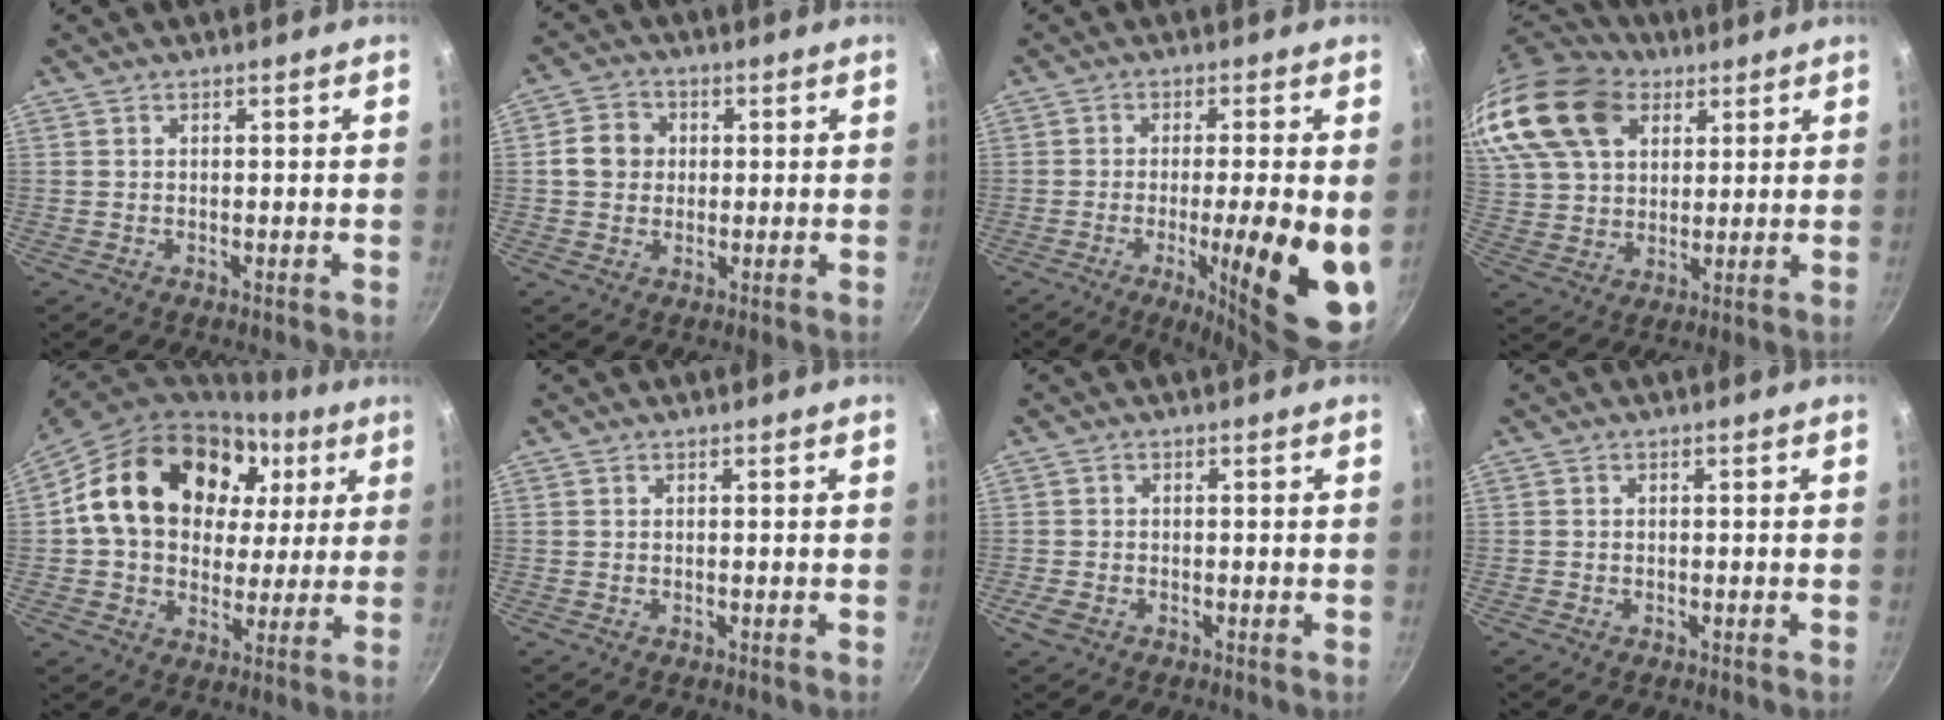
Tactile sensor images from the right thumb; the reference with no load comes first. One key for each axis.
{"total": 5.8, "fx": 0.5, "fy": 5.2, "fz": 2.5, "tx": -0.020, "ty": 0.007, "tz": -0.002}
{"total": 16.8, "fx": -3.2, "fy": 3.3, "fz": 16.1, "tx": -0.218, "ty": -0.012, "tz": -0.045}
{"total": 22.1, "fx": 10.8, "fy": 15.0, "fz": 12.2, "tx": -0.255, "ty": 0.005, "tz": 0.202}
{"total": 24.7, "fx": 7.2, "fy": 18.1, "fz": 15.2, "tx": -0.251, "ty": 0.017, "tz": 0.118}
{"total": 0.0}
{"total": 2.4, "fx": -1.2, "fy": 1.5, "fz": 1.4, "tx": -0.029, "ty": -0.001, "tz": -0.025}
{"total": 0.0}